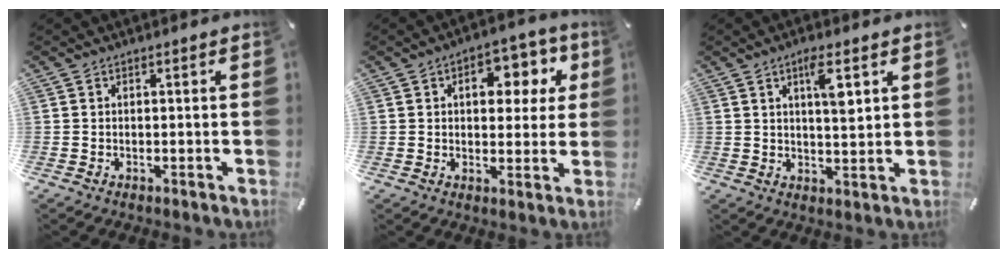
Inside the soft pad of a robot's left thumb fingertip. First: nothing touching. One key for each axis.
{"total": 10.2, "fx": 2.9, "fy": 6.7, "fz": 7.2, "tx": -0.079, "ty": -0.005, "tz": 0.039}
{"total": 6.4, "fx": 2.9, "fy": 1.7, "fz": 5.5, "tx": -0.082, "ty": -0.011, "tz": 0.041}